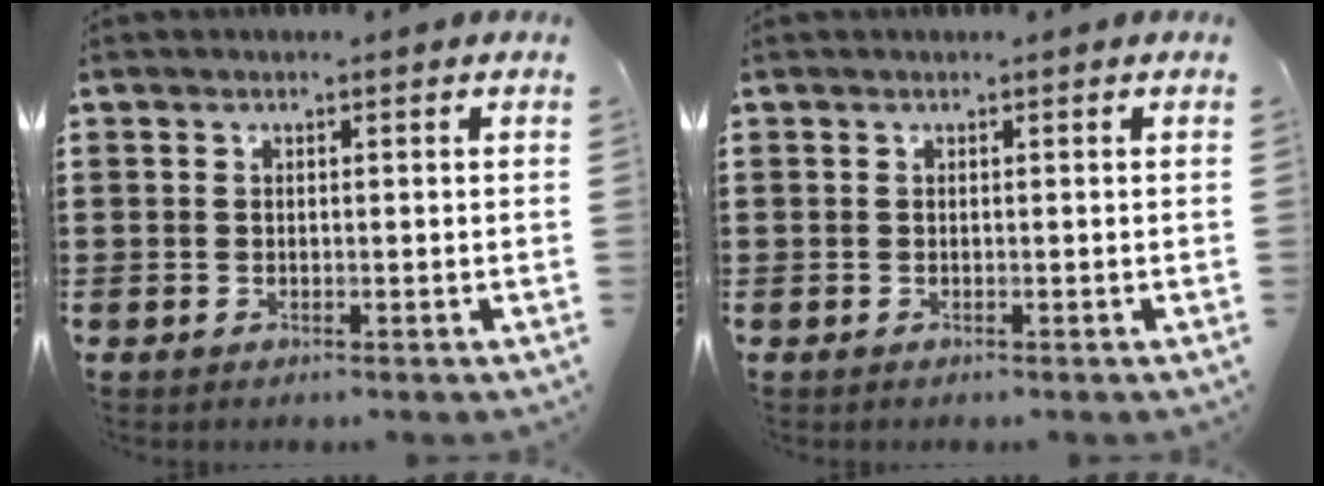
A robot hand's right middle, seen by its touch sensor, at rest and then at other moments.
{"total": 0.0}